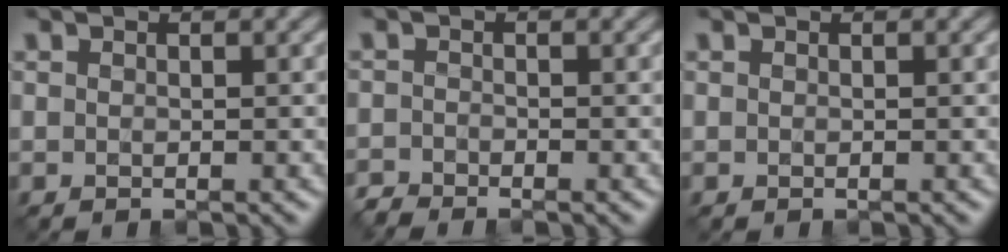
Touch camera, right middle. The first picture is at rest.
{"total": 1.4, "force": [-1.4, 0.1, 0.0], "torque": [0.000, -0.008, -0.035]}
{"total": 0.0}